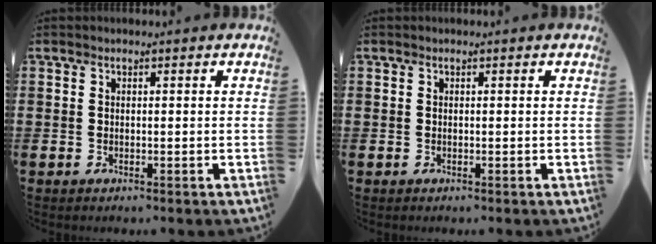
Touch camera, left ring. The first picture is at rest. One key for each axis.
{"total": 0.0}